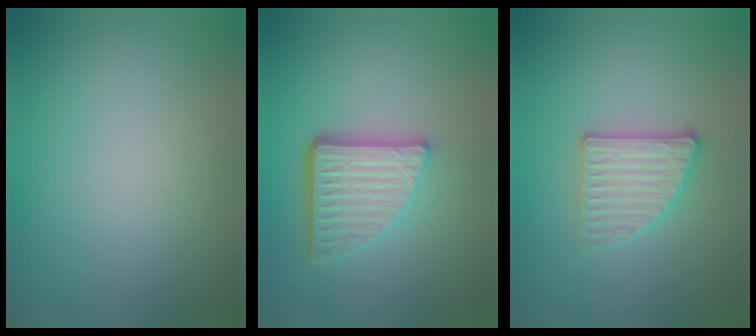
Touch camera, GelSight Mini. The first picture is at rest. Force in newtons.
{"total": 5.5, "press": 3.8, "slide": 4.0}
{"total": 2.8, "press": 2.7, "slide": 0.5}